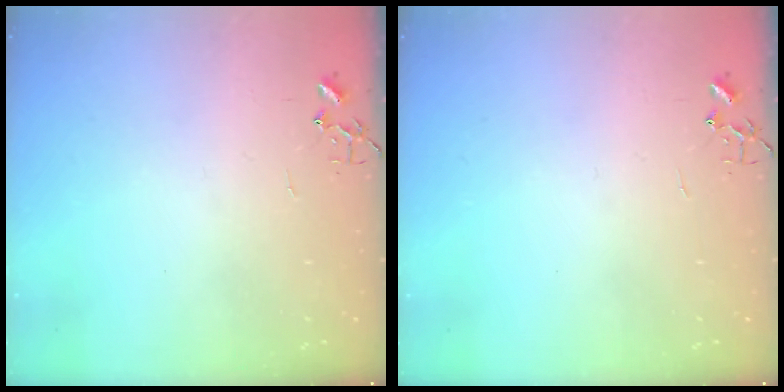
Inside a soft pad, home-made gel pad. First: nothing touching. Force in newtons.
{"total": 0.0}